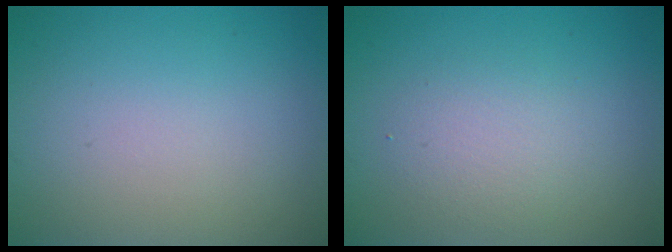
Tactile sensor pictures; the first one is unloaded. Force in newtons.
{"total": 2.5, "press": 2.5, "slide": 0.1}